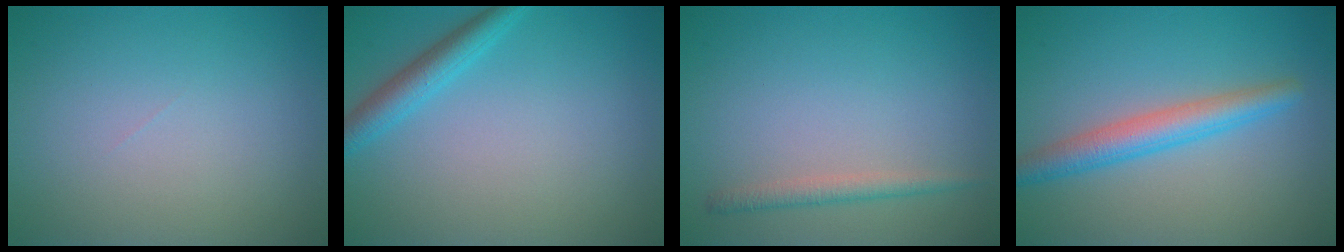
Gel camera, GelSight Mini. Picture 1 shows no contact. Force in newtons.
{"total": 2.7, "press": 2.7, "slide": 0.2}
{"total": 1.6, "press": 1.6, "slide": 0.0}
{"total": 3.7, "press": 3.7, "slide": 0.1}